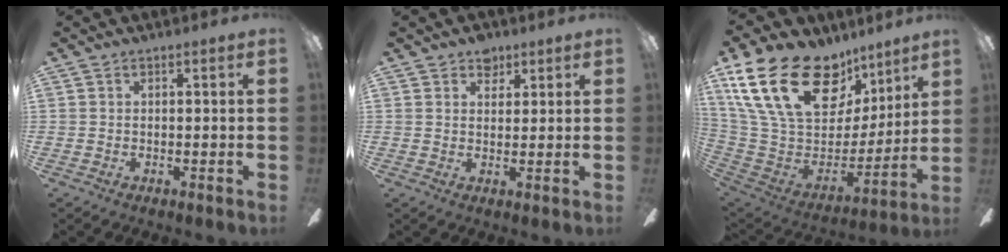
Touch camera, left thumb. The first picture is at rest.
{"total": 4.5, "force": [3.3, 2.8, 1.3], "torque": [-0.004, -0.013, 0.056]}
{"total": 28.7, "force": [14.8, 16.8, 18.0], "torque": [-0.336, -0.073, 0.286]}